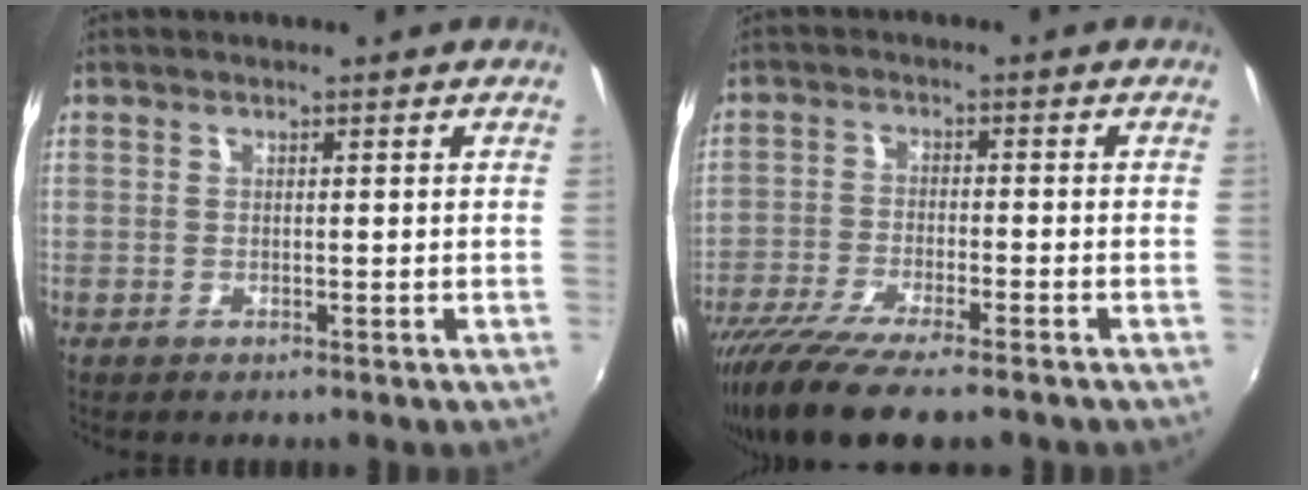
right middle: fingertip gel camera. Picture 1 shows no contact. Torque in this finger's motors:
{"motor_torque": [1.14, -1.00, 0.27, 0.14]}